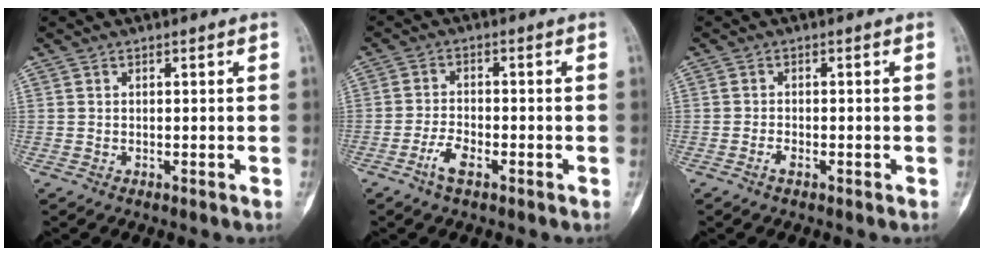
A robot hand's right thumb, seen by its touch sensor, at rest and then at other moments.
{"total": 4.2, "force": [-2.4, 1.7, 3.0], "torque": [-0.063, 0.013, -0.046]}
{"total": 1.5, "force": [-0.9, 0.7, 1.1], "torque": [-0.023, 0.003, -0.018]}